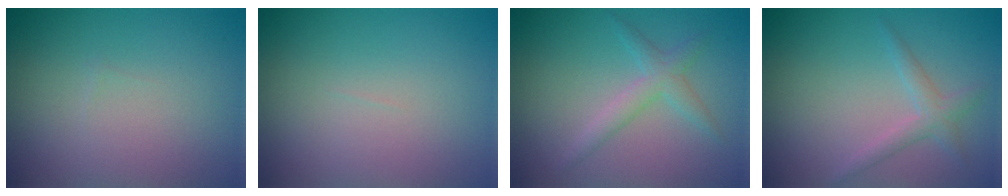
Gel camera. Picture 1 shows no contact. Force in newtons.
{"total": 0.0}
{"total": 1.3, "press": 1.3, "slide": 0.1}
{"total": 1.8, "press": 1.8, "slide": 0.1}